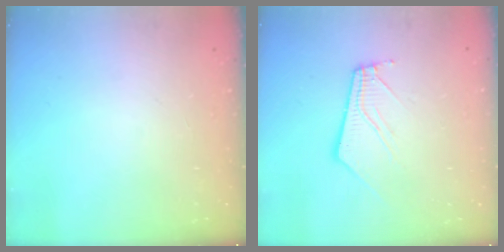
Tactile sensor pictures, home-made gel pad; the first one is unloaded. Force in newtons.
{"total": 8.2, "press": 8.1, "slide": 1.1}